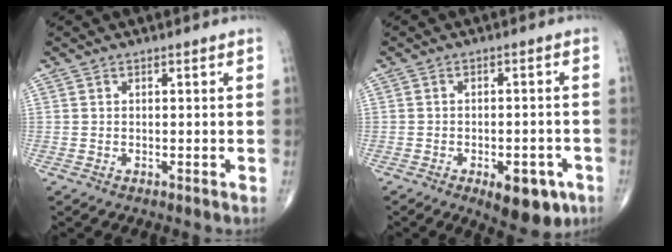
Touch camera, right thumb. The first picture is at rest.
{"total": 9.2, "force": [-4.6, 4.3, 6.6], "torque": [-0.062, 0.013, -0.054]}